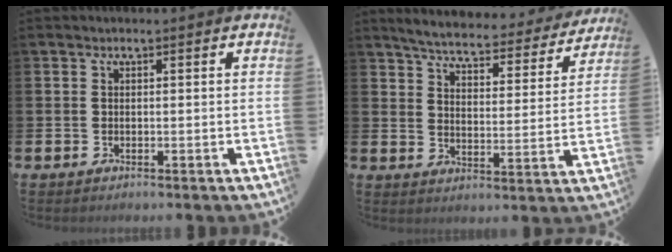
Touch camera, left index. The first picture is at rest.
{"total": 5.5, "force": [5.2, 0.7, 1.6], "torque": [-0.056, -0.038, 0.086]}